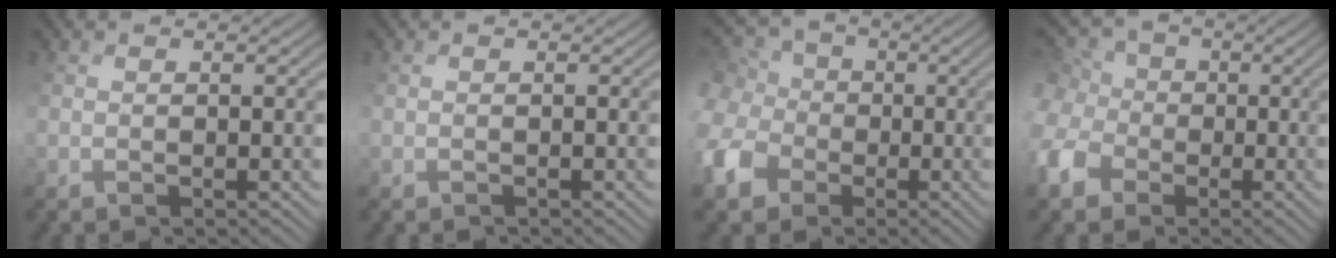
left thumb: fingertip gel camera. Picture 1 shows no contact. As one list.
[{"total": 0.5, "force": [-0.5, -0.1, -0.1], "torque": [0.009, 0.001, -0.007]}, {"total": 9.5, "force": [-0.9, 8.2, 4.7], "torque": [-0.159, -0.005, -0.020]}, {"total": 7.6, "force": [-1.0, 6.5, 3.7], "torque": [-0.114, 0.008, -0.023]}]